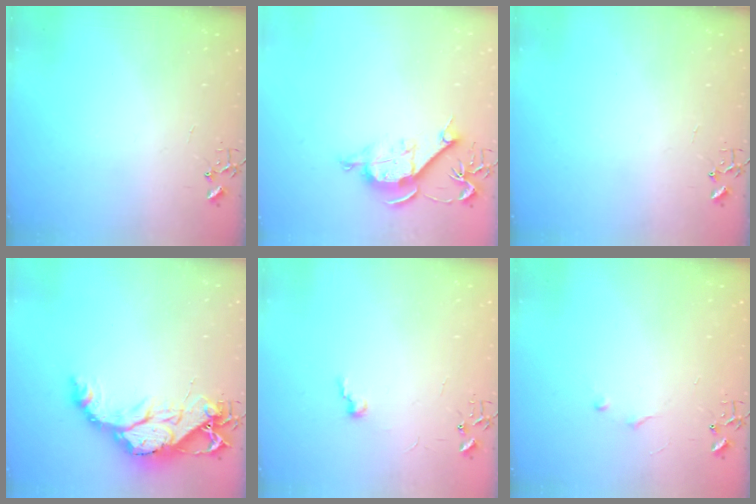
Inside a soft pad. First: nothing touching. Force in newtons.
{"total": 9.8, "press": 9.8, "slide": 0.6}
{"total": 0.0}
{"total": 16.6, "press": 16.5, "slide": 1.3}
{"total": 6.2, "press": 6.2, "slide": 0.8}
{"total": 4.5, "press": 4.5, "slide": 0.6}